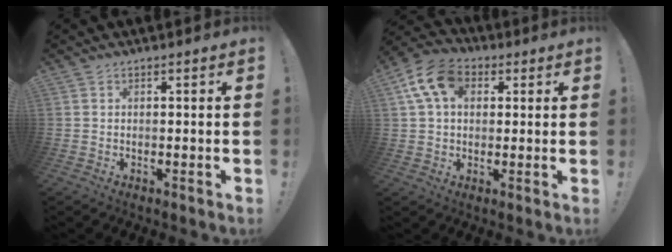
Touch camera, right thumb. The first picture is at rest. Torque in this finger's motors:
{"motor_torque": [1.05, 1.07, 0.18, 0.07, 0.05]}